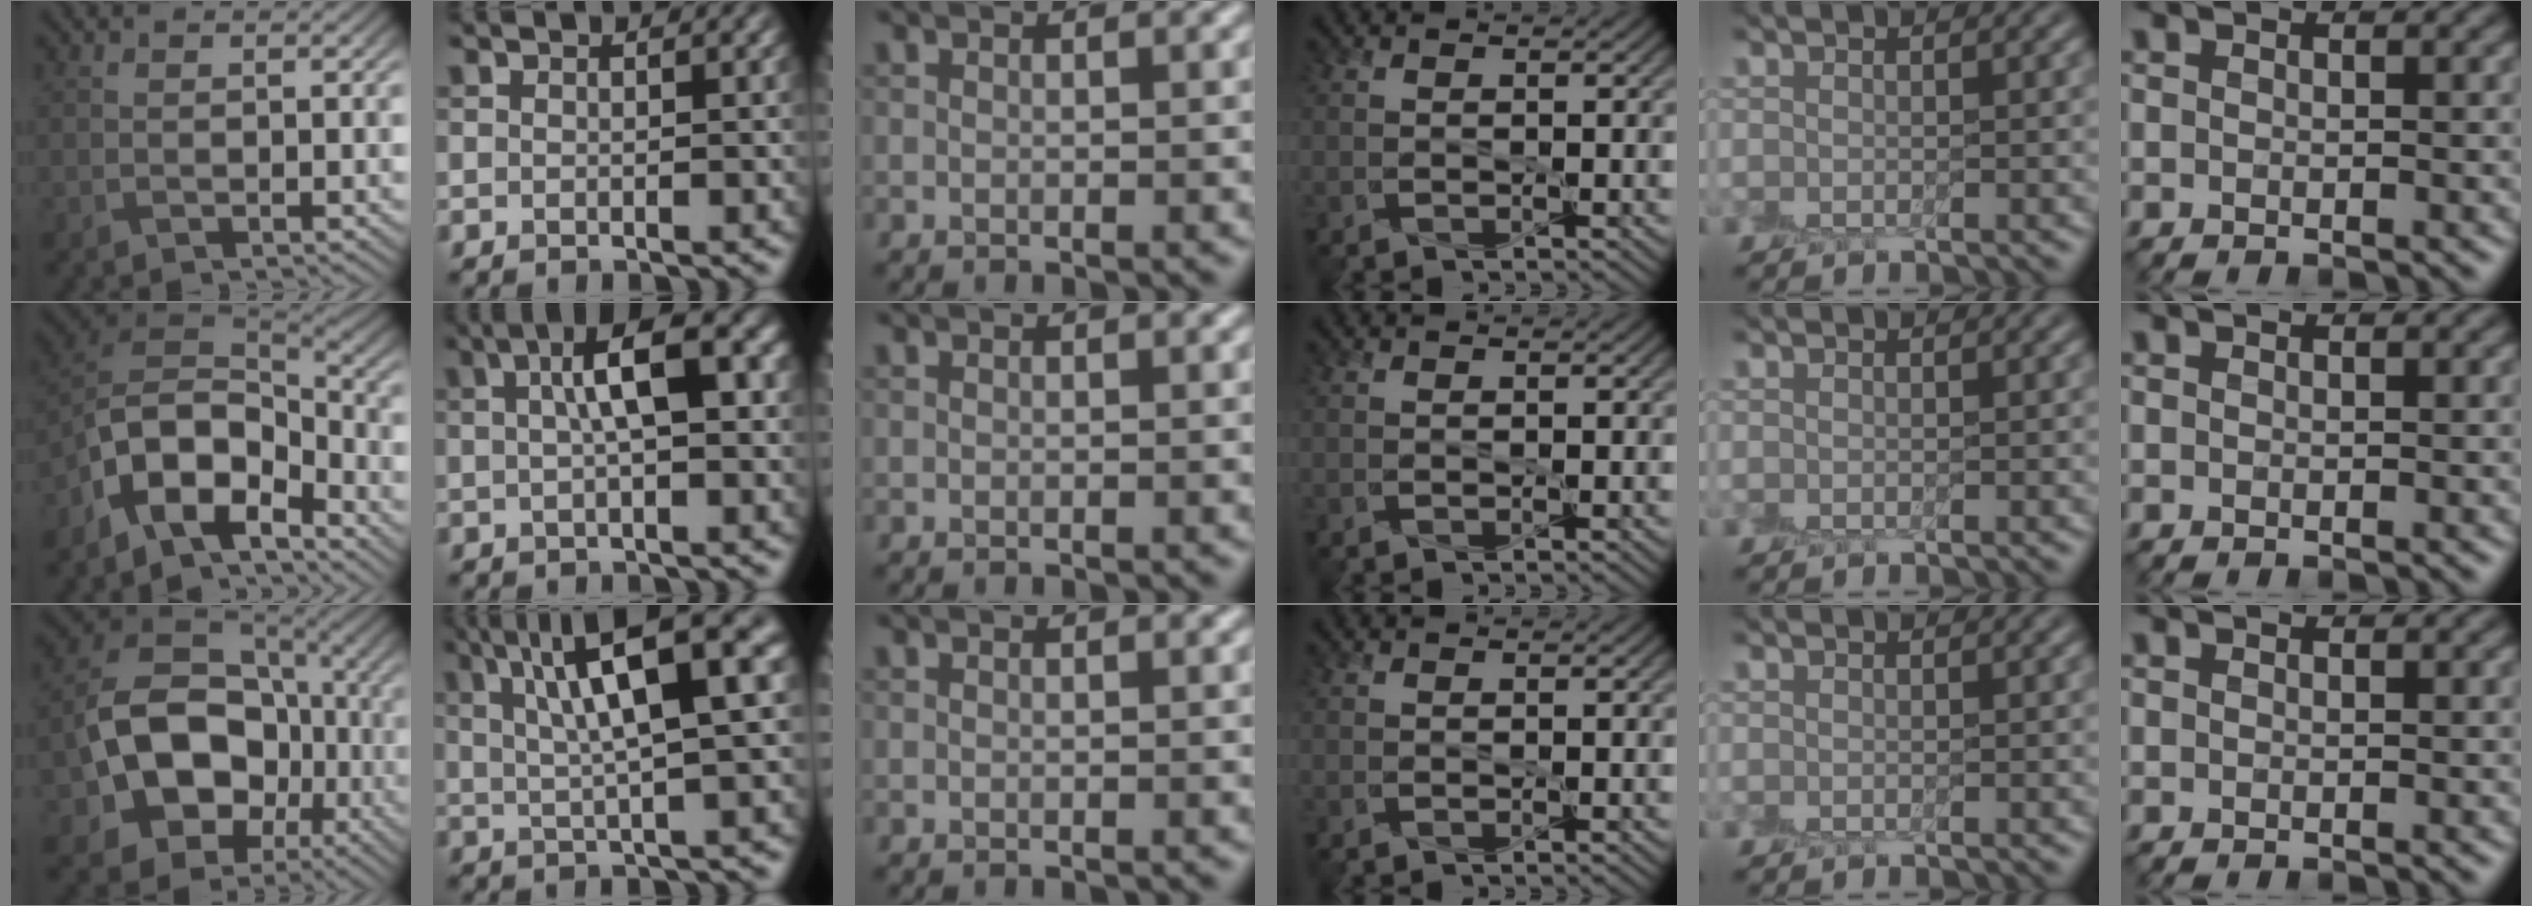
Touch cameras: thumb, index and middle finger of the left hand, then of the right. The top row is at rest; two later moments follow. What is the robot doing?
{"motion": "peel", "object": "postage stamp"}